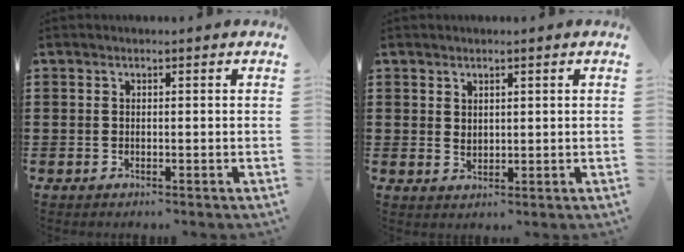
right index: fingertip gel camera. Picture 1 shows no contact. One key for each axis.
{"total": 1.6, "fx": 1.2, "fy": 1.0, "fz": 0.4, "tx": -0.010, "ty": 0.004, "tz": 0.023}